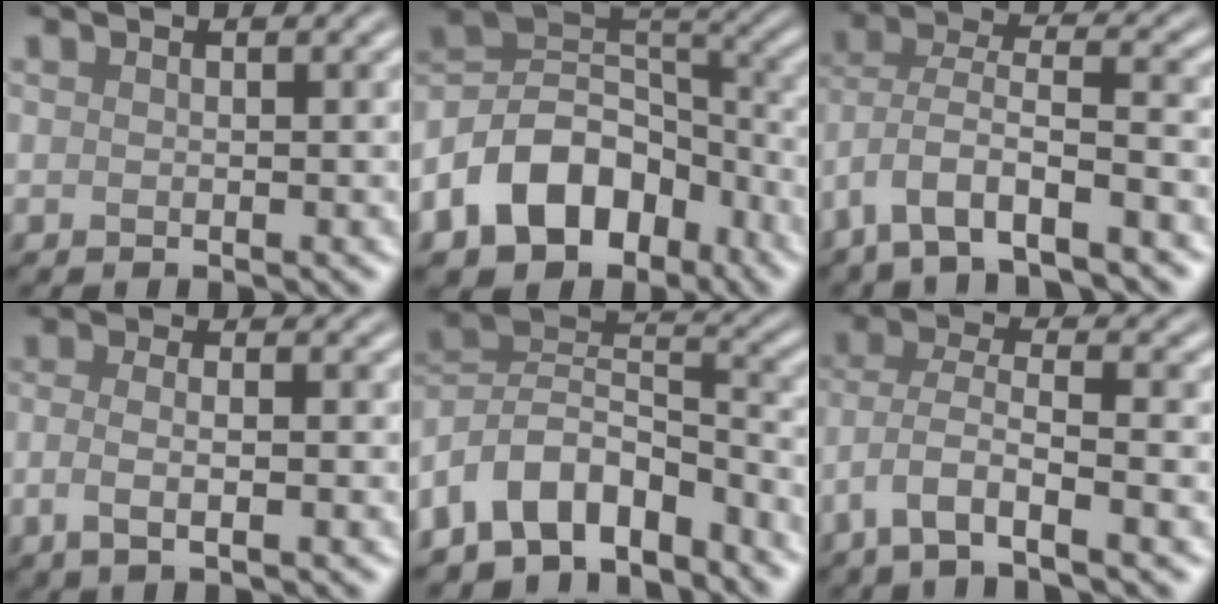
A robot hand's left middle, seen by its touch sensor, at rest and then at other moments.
{"total": 11.0, "force": [-5.3, 7.7, 5.8], "torque": [-0.103, 0.009, -0.109]}
{"total": 7.6, "force": [-4.6, 2.4, 5.5], "torque": [-0.102, 0.003, -0.091]}
{"total": 3.4, "force": [-0.7, 1.3, 3.1], "torque": [-0.050, -0.006, -0.015]}
{"total": 9.7, "force": [-6.0, 5.7, 5.1], "torque": [-0.084, 0.012, -0.123]}
{"total": 5.8, "force": [-3.2, 1.6, 4.5], "torque": [-0.090, -0.003, -0.067]}